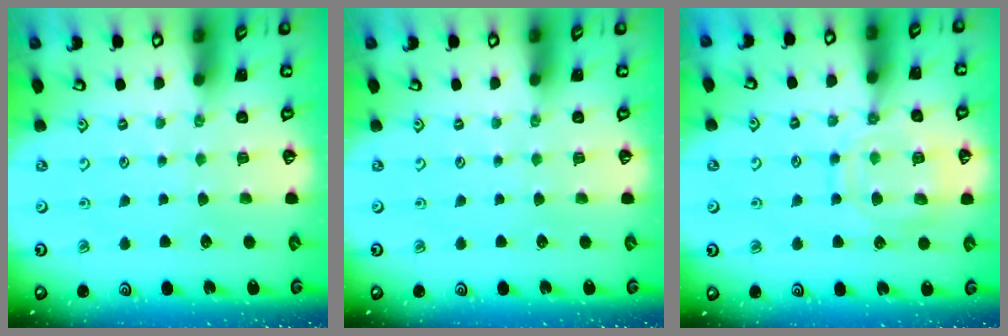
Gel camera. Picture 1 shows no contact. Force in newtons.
{"total": 0.0}
{"total": 13.4, "press": 13.3, "slide": 1.2}